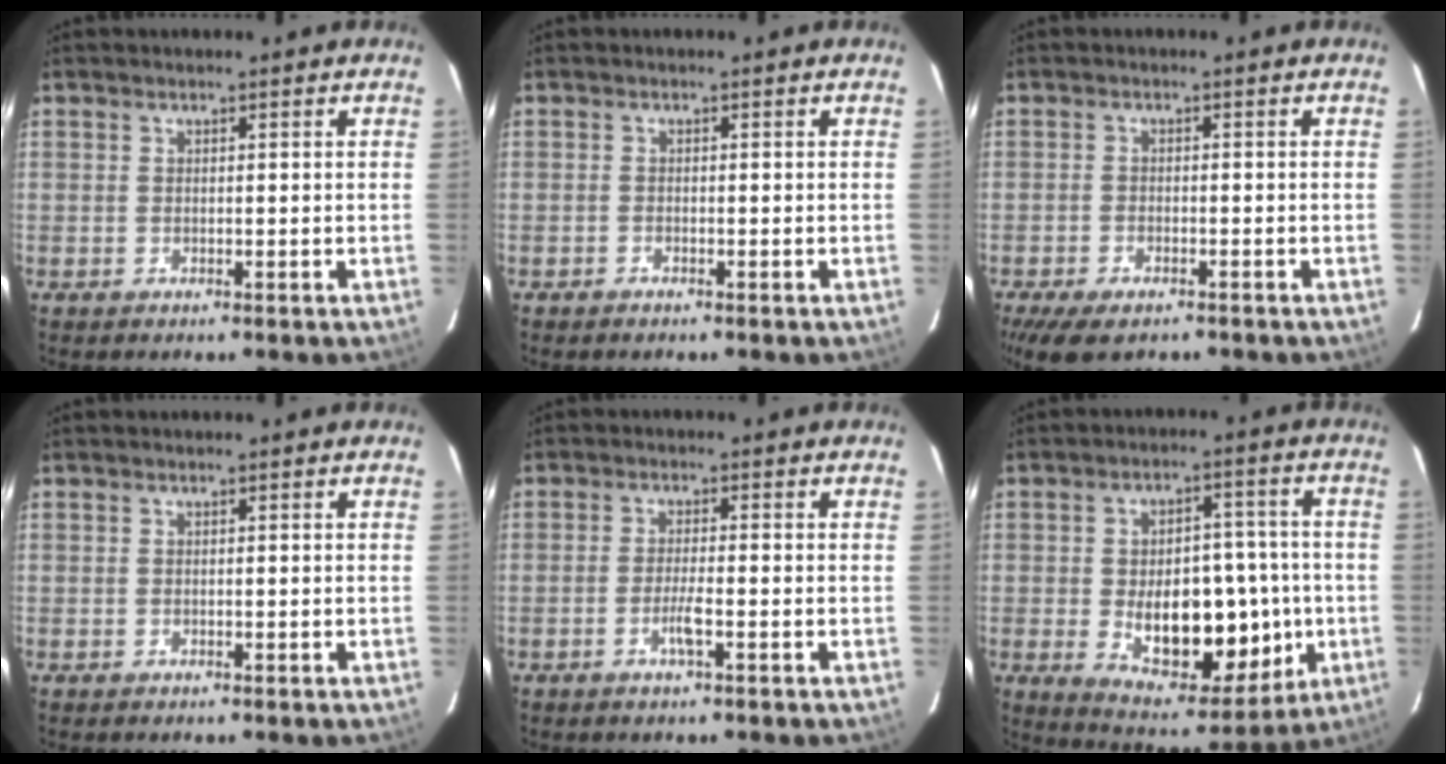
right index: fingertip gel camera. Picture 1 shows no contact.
{"total": 0.8, "force": [-0.7, 0.2, 0.3], "torque": [-0.011, -0.002, -0.010]}
{"total": 8.1, "force": [-6.0, 3.3, 4.3], "torque": [-0.074, -0.010, -0.091]}
{"total": 0.0}
{"total": 2.8, "force": [-1.2, 0.1, 2.5], "torque": [-0.050, -0.002, -0.025]}
{"total": 16.9, "force": [-2.8, 8.8, 14.2], "torque": [-0.204, 0.013, -0.022]}